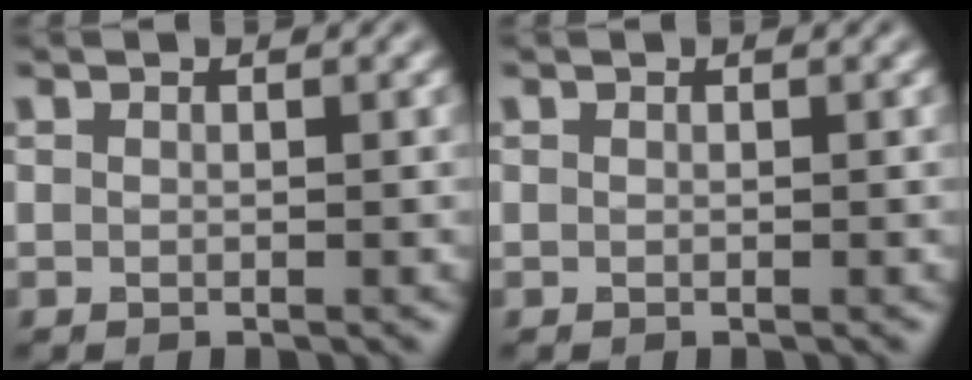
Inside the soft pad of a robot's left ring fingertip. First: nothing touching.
{"total": 0.0}